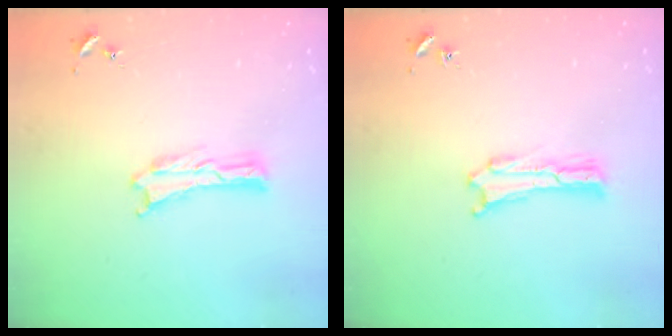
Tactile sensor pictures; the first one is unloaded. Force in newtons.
{"total": 0.0}